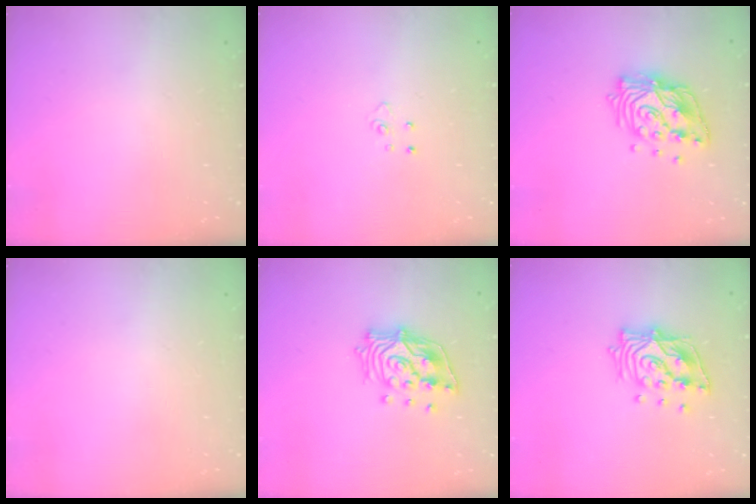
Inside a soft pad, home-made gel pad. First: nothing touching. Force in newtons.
{"total": 3.7, "press": 3.7, "slide": 0.3}
{"total": 15.9, "press": 15.8, "slide": 1.8}
{"total": 0.0}
{"total": 14.9, "press": 14.8, "slide": 2.2}
{"total": 14.9, "press": 14.8, "slide": 2.0}